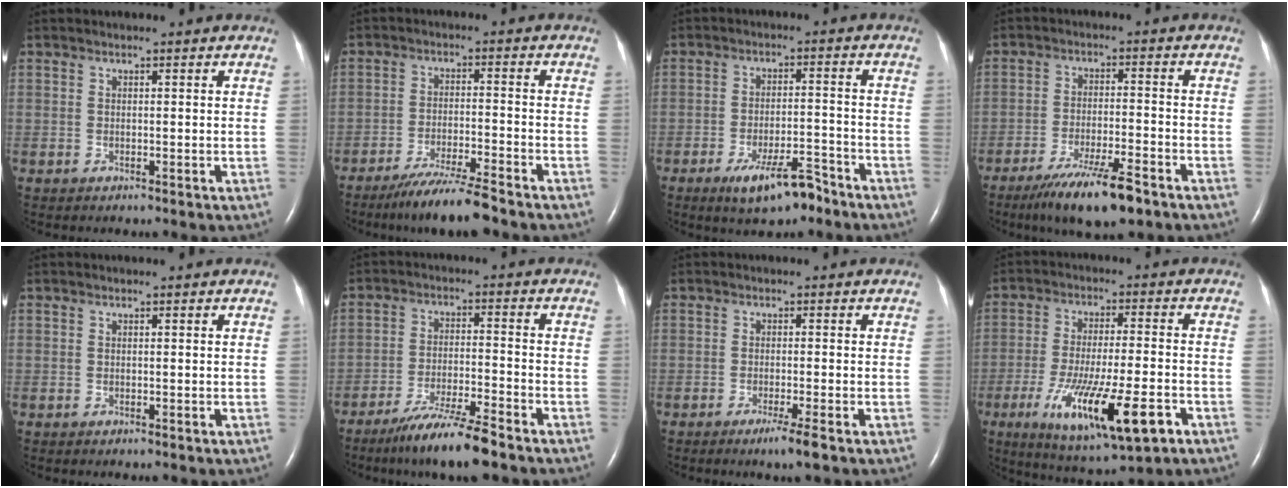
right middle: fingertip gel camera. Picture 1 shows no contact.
{"total": 7.6, "force": [-6.3, -0.5, 4.2], "torque": [-0.076, -0.027, -0.114]}
{"total": 7.6, "force": [-5.3, 2.0, 5.1], "torque": [-0.090, -0.005, -0.084]}
{"total": 10.5, "force": [-7.3, 1.3, 7.4], "torque": [-0.132, -0.025, -0.121]}
{"total": 0.0}
{"total": 8.7, "force": [-6.8, -0.3, 5.3], "torque": [-0.098, -0.030, -0.124]}
{"total": 2.1, "force": [-1.3, 0.0, 1.6], "torque": [-0.028, -0.004, -0.020]}
{"total": 15.4, "force": [-6.6, 2.3, 13.7], "torque": [-0.240, -0.035, -0.098]}